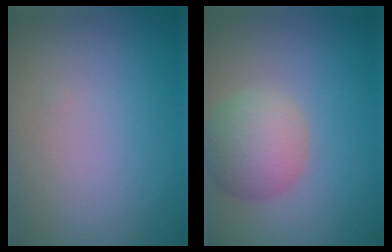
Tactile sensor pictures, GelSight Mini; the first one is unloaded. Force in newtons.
{"total": 4.6, "press": 4.6, "slide": 0.3}